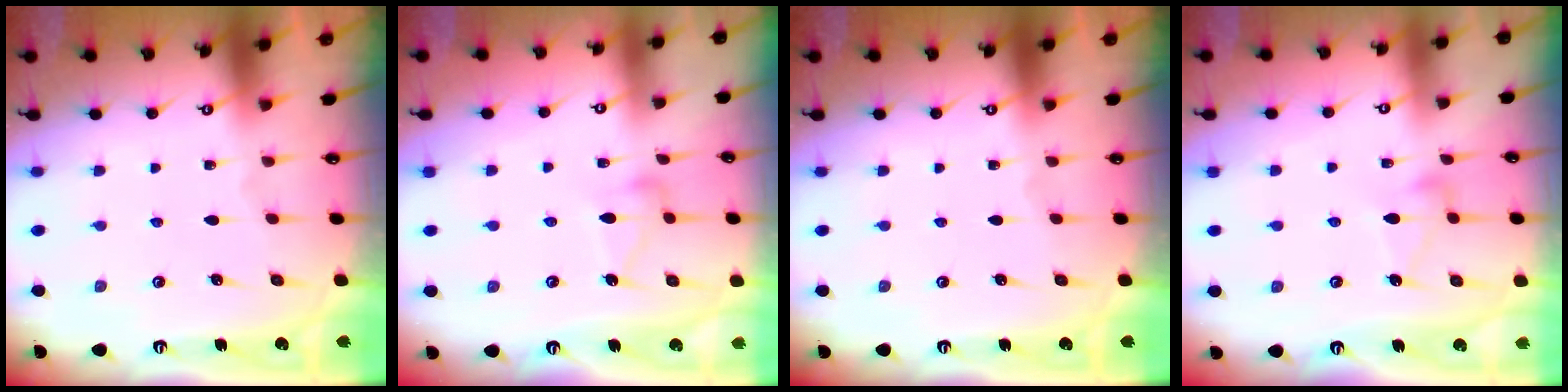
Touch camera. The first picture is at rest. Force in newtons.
{"total": 9.1, "press": 9.1, "slide": 0.5}
{"total": 0.0}
{"total": 6.4, "press": 6.4, "slide": 0.3}